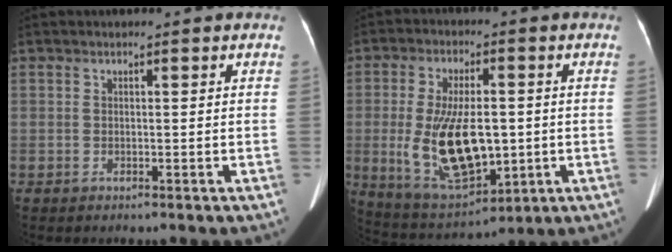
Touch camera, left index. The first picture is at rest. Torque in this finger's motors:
{"motor_torque": [2.14, 0.00, 1.06, 0.21]}